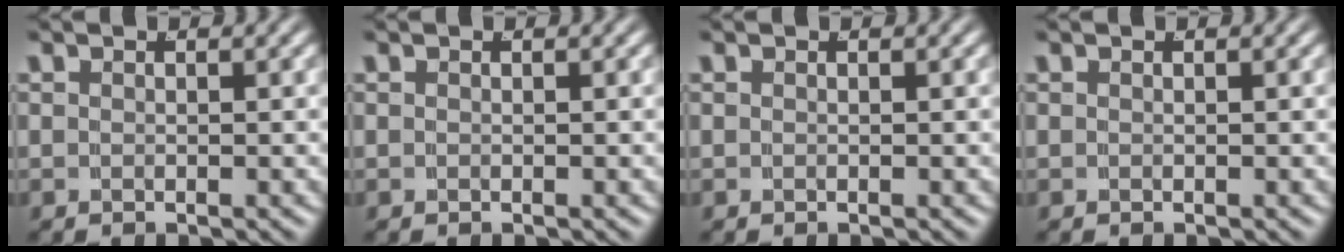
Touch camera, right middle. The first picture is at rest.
{"total": 0.0}
{"total": 0.0}
{"total": 0.0}